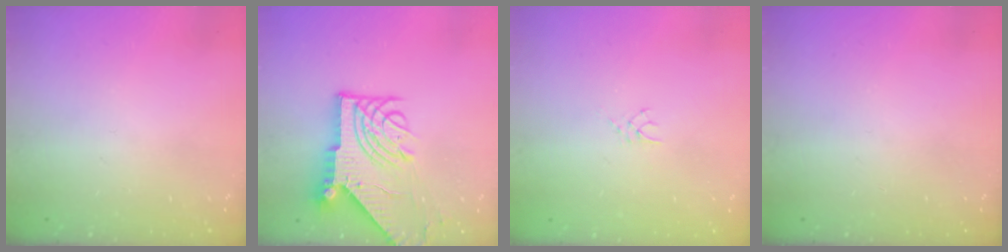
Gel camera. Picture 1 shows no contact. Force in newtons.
{"total": 14.3, "press": 14.2, "slide": 1.7}
{"total": 2.1, "press": 2.1, "slide": 0.3}
{"total": 0.0}